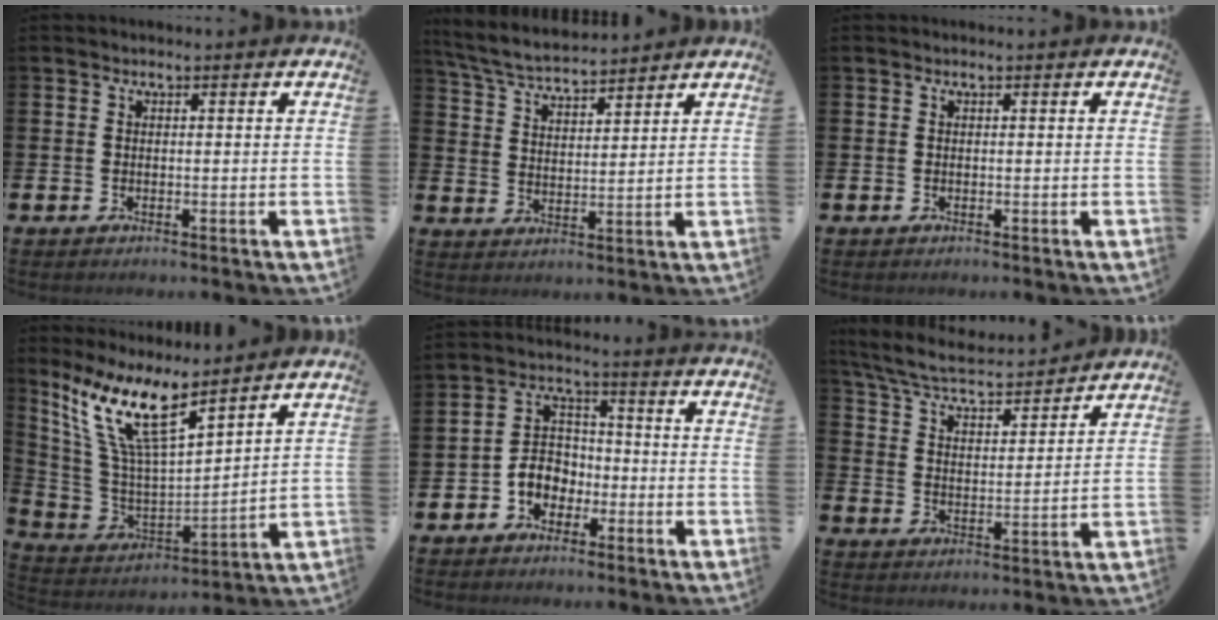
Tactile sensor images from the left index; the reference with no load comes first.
{"total": 5.8, "force": [5.6, 0.7, 1.1], "torque": [-0.050, -0.029, 0.101]}
{"total": 0.0}
{"total": 11.0, "force": [7.7, 2.7, 7.5], "torque": [-0.178, -0.045, 0.135]}
{"total": 4.7, "force": [-1.9, 3.9, 1.8], "torque": [-0.049, 0.010, -0.040]}
{"total": 6.2, "force": [5.7, 1.2, 2.1], "torque": [-0.072, -0.042, 0.096]}